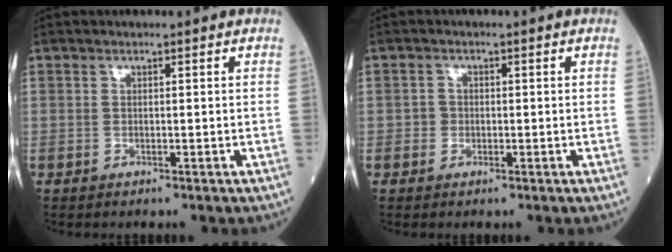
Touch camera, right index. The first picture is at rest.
{"total": 1.3, "force": [-0.4, 1.2, 0.2], "torque": [0.004, 0.006, -0.008]}